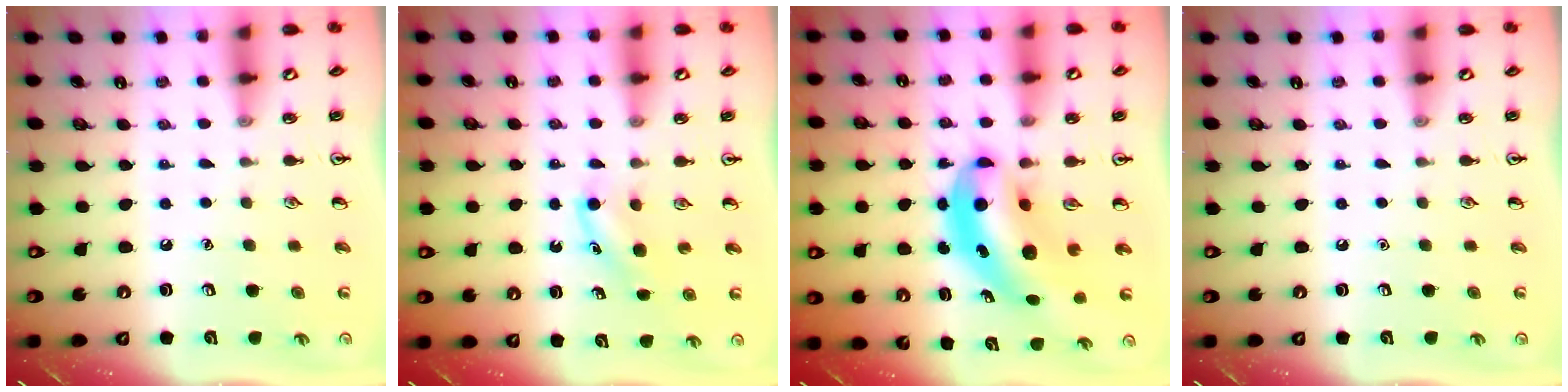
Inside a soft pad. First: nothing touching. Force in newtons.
{"total": 3.8, "press": 3.6, "slide": 1.3}
{"total": 8.7, "press": 8.4, "slide": 2.5}
{"total": 0.0}